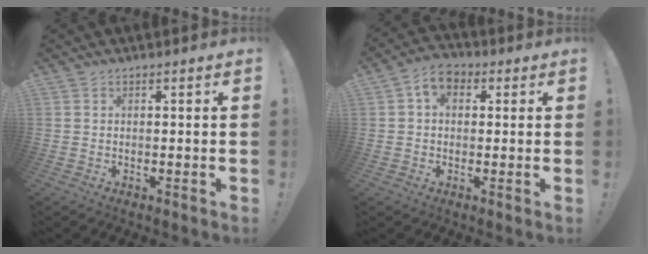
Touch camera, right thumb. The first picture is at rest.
{"total": 5.9, "force": [1.4, 4.2, 3.8], "torque": [-0.061, 0.005, 0.028]}